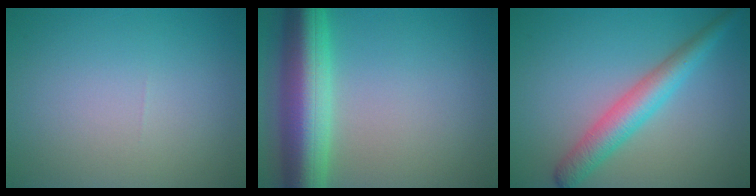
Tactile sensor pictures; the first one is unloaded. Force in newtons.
{"total": 8.9, "press": 8.9, "slide": 0.4}
{"total": 4.3, "press": 4.3, "slide": 0.1}